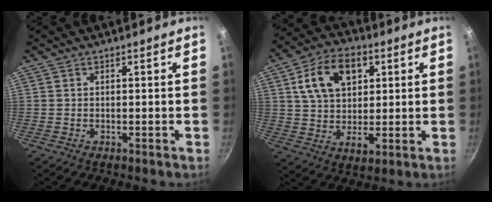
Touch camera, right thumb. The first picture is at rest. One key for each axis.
{"total": 14.6, "fx": 4.6, "fy": 9.8, "fz": 9.7, "tx": -0.139, "ty": 0.001, "tz": 0.075}